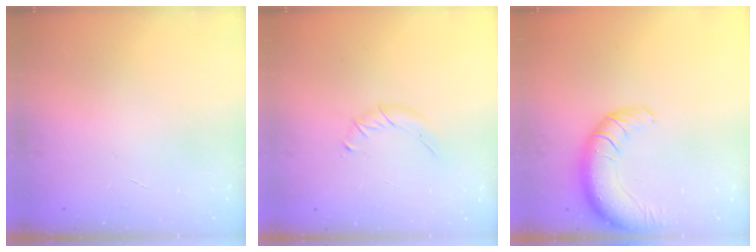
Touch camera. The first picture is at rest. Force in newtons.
{"total": 4.1, "press": 4.0, "slide": 0.9}
{"total": 11.9, "press": 11.5, "slide": 3.1}